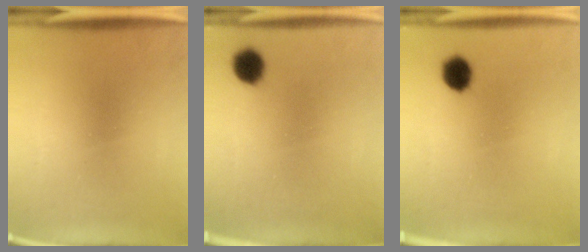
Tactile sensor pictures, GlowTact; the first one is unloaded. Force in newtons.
{"total": 5.3}
{"total": 4.7}